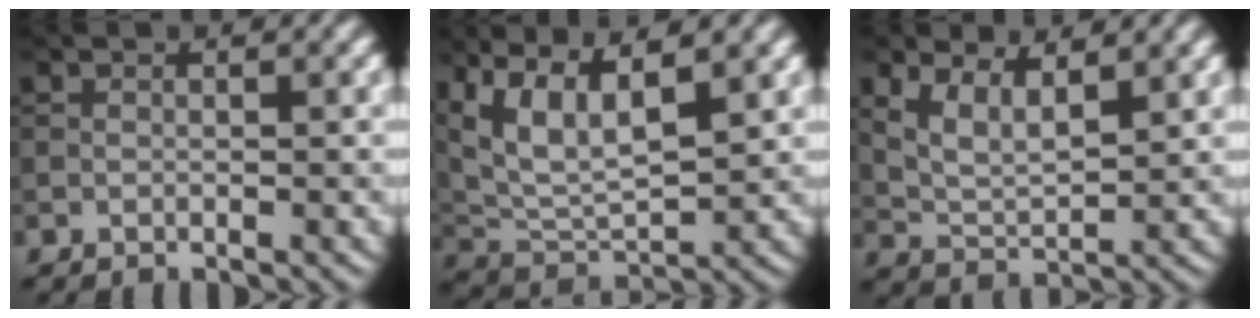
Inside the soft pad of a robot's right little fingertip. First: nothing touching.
{"total": 9.0, "force": [4.6, 3.8, 6.7], "torque": [-0.149, 0.017, 0.082]}
{"total": 4.2, "force": [2.3, 2.1, 2.8], "torque": [-0.064, -0.005, 0.047]}